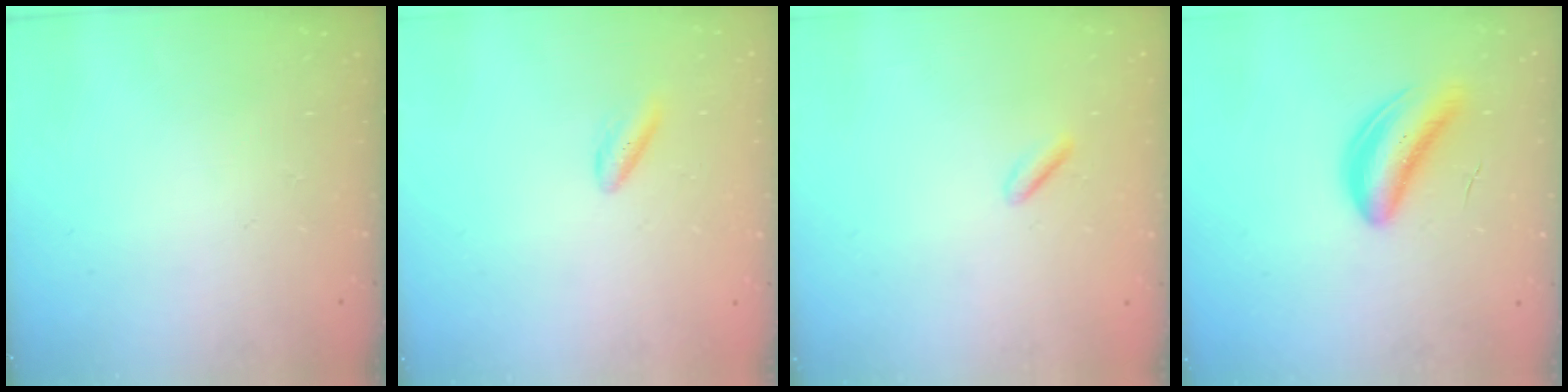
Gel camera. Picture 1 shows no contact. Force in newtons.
{"total": 3.0, "press": 2.7, "slide": 1.4}
{"total": 0.6, "press": 0.2, "slide": 0.6}
{"total": 7.6, "press": 7.4, "slide": 2.0}